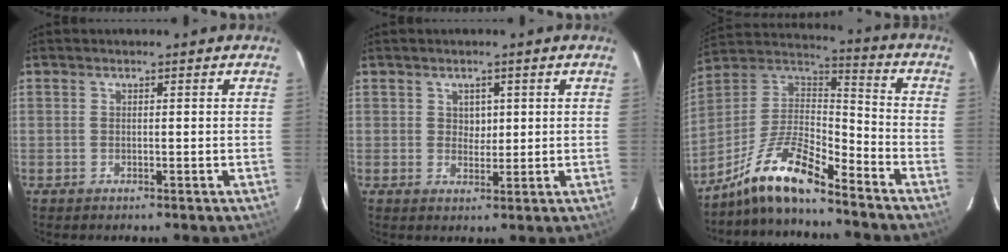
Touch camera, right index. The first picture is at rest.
{"total": 2.4, "force": [0.8, 2.1, 0.8], "torque": [-0.008, 0.005, 0.015]}
{"total": 11.3, "force": [-8.8, 3.5, 6.3], "torque": [-0.145, 0.034, -0.171]}